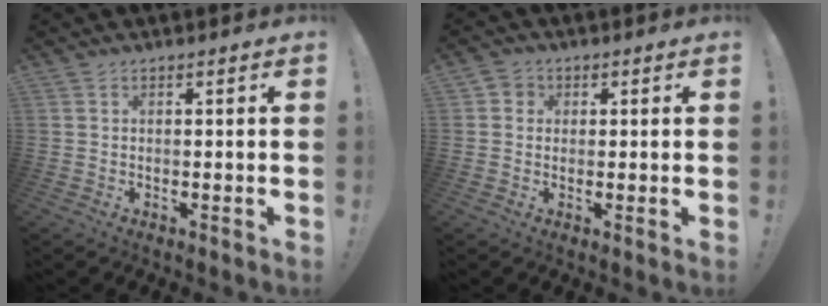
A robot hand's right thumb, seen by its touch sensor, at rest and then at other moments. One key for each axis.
{"total": 3.0, "fx": 0.3, "fy": 2.9, "fz": 0.9, "tx": -0.014, "ty": 0.005, "tz": 0.007}